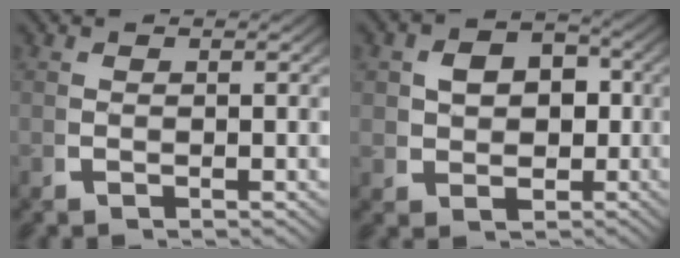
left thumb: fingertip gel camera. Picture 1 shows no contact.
{"total": 5.2, "force": [0.4, 4.1, 3.1], "torque": [-0.056, -0.019, 0.022]}